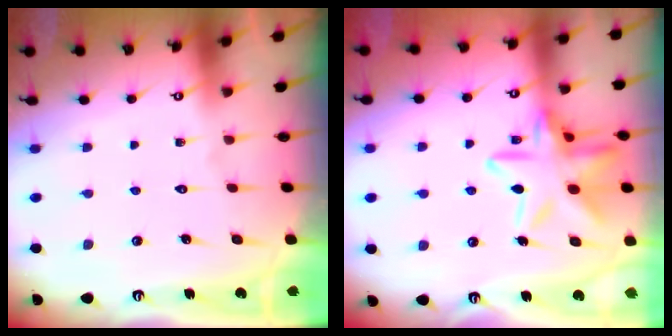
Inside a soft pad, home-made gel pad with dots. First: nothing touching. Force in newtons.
{"total": 17.3, "press": 17.3, "slide": 1.3}